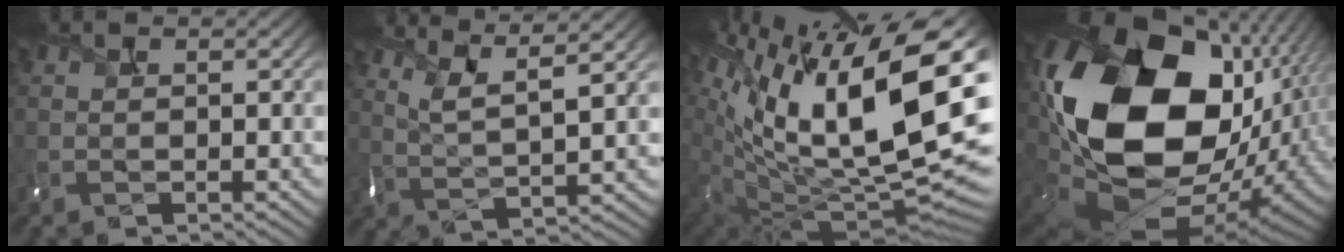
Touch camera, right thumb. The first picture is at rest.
{"total": 7.1, "force": [4.9, 1.2, 5.0], "torque": [-0.107, 0.004, 0.097]}
{"total": 21.1, "force": [6.6, 9.2, 17.8], "torque": [-0.320, 0.003, 0.129]}
{"total": 23.1, "force": [3.1, 15.9, 16.5], "torque": [-0.400, -0.049, 0.087]}